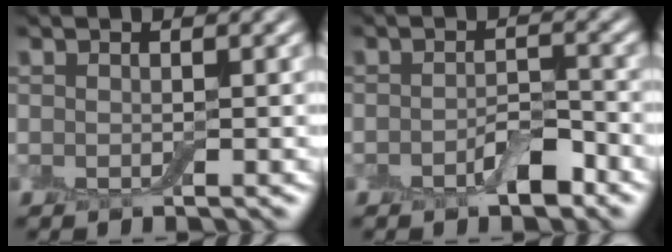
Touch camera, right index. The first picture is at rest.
{"total": 2.8, "force": [-1.4, 1.2, 2.0], "torque": [-0.030, 0.005, -0.022]}